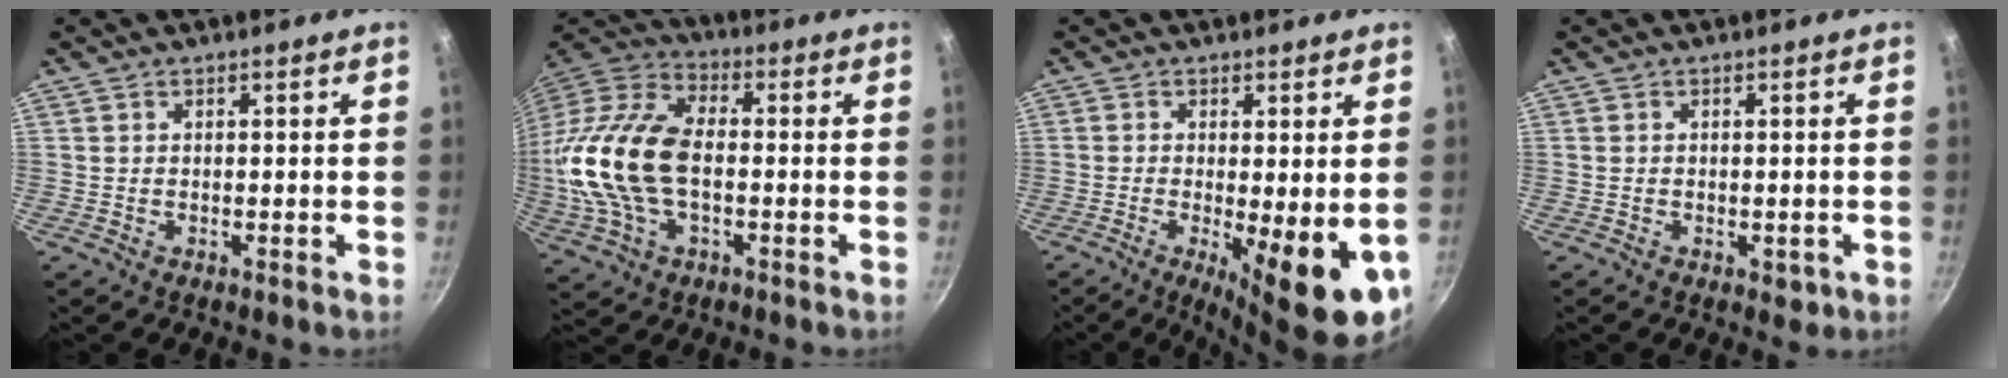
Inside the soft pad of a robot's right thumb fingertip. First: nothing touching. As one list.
[{"total": 21.0, "force": [-1.4, 12.5, 16.9], "torque": [-0.341, 0.034, -0.032]}, {"total": 12.1, "force": [-2.9, 3.2, 11.3], "torque": [-0.146, -0.012, -0.033]}, {"total": 2.3, "force": [-0.8, 1.5, 1.6], "torque": [-0.019, -0.003, -0.008]}]